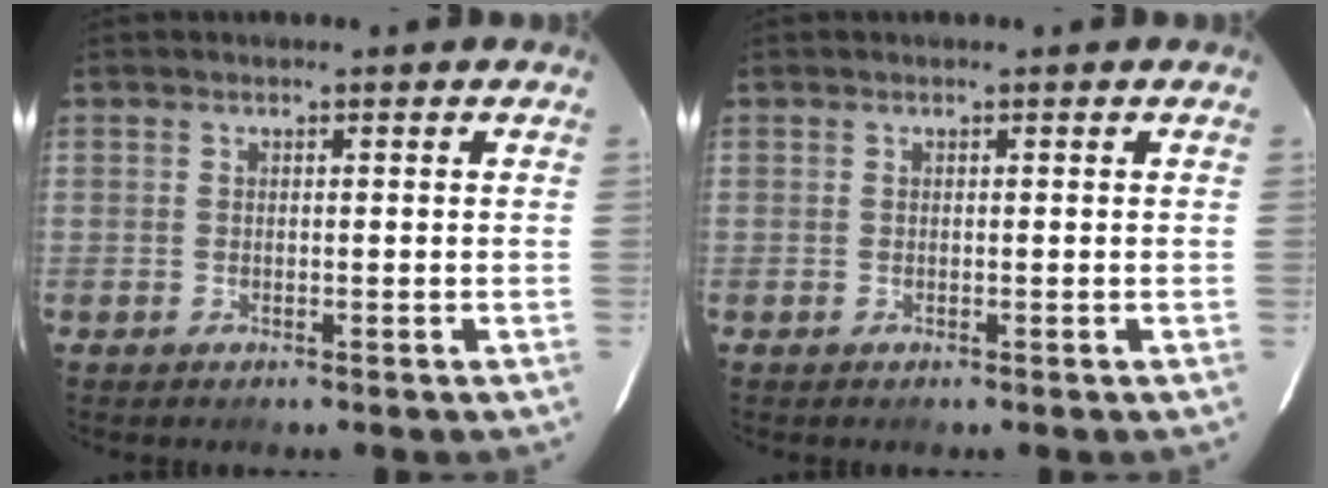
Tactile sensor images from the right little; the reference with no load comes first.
{"total": 0.0}